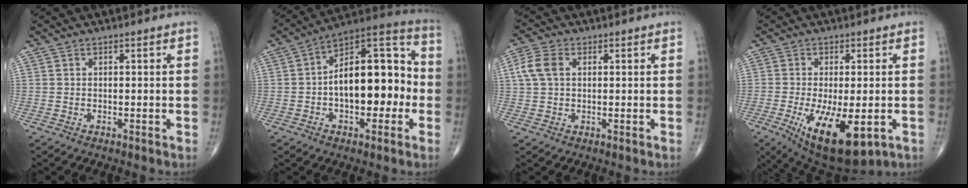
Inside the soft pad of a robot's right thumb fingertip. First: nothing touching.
{"total": 18.9, "force": [-1.6, 10.0, 15.9], "torque": [-0.212, 0.046, -0.032]}
{"total": 5.2, "force": [1.2, 3.4, 3.7], "torque": [-0.087, 0.011, 0.022]}
{"total": 14.1, "force": [-4.8, 5.5, 12.1], "torque": [-0.201, -0.020, -0.058]}